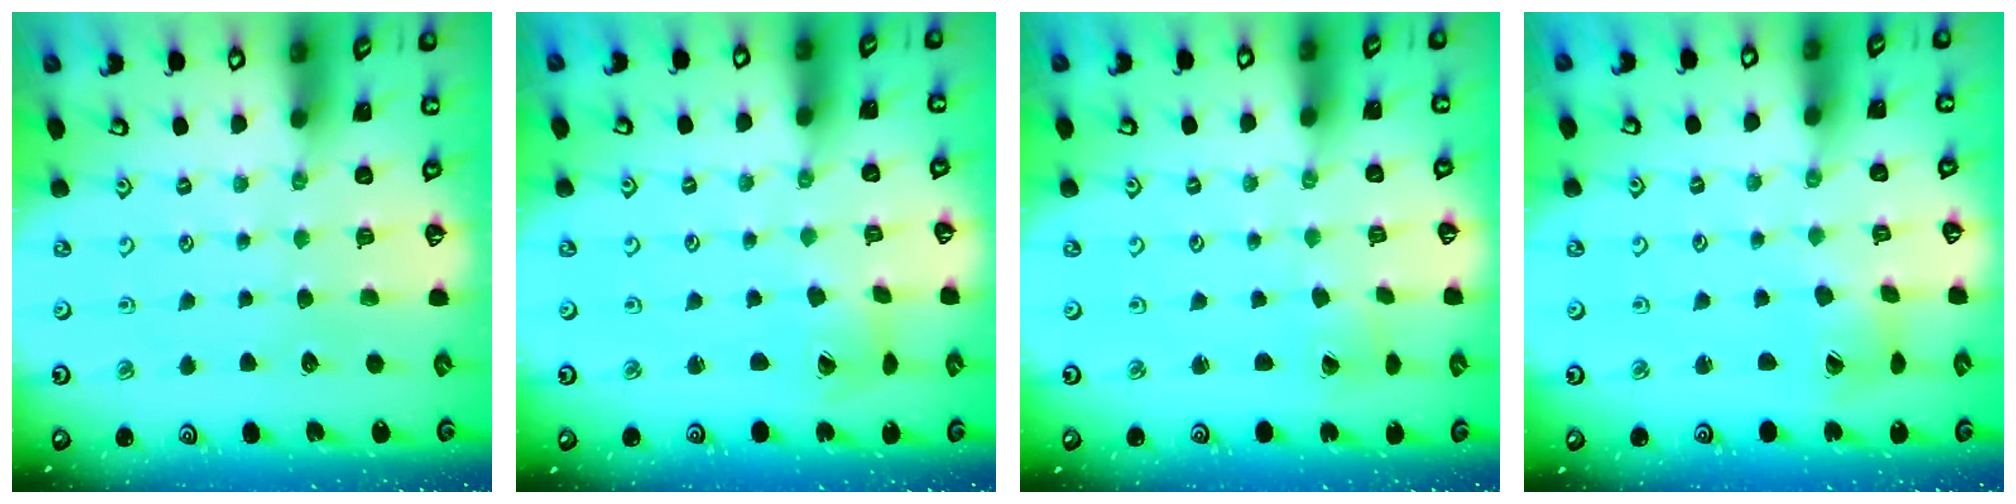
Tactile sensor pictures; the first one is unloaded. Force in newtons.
{"total": 2.2, "press": 2.2, "slide": 0.4}
{"total": 0.9, "press": 0.9, "slide": 0.1}
{"total": 4.1, "press": 4.1, "slide": 0.5}